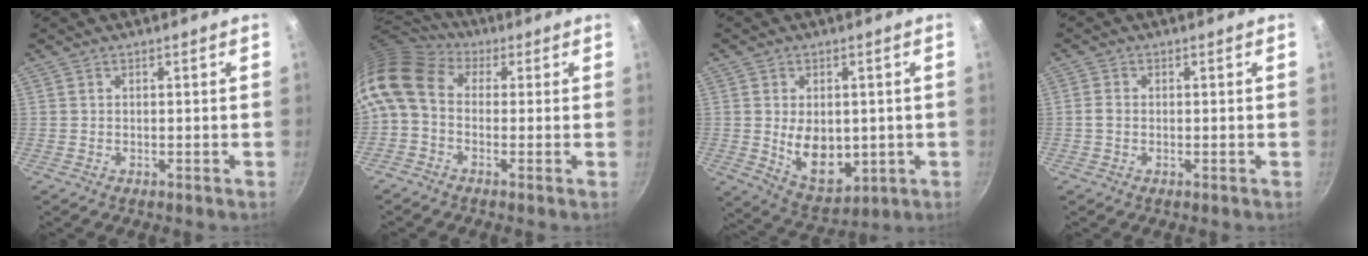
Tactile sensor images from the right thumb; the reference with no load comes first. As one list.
[{"total": 12.0, "force": [0.6, 8.8, 8.2], "torque": [-0.174, 0.031, -0.009]}, {"total": 10.9, "force": [-0.4, 7.4, 8.1], "torque": [-0.098, -0.018, 0.015]}, {"total": 1.6, "force": [-0.2, 1.2, 1.0], "torque": [-0.021, 0.007, -0.007]}]